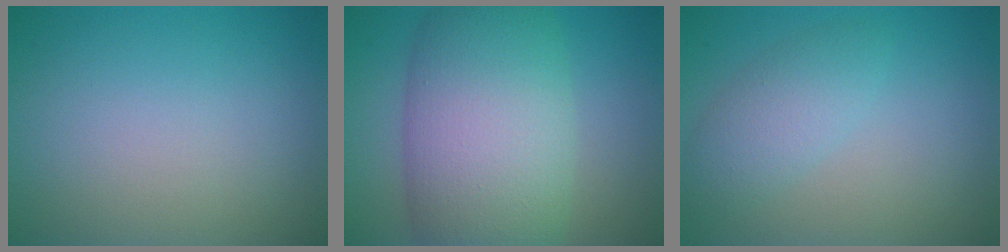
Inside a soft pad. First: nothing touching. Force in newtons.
{"total": 11.2, "press": 11.2, "slide": 0.4}
{"total": 2.8, "press": 2.8, "slide": 0.1}